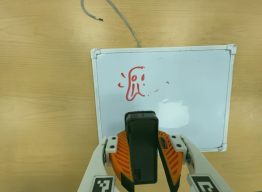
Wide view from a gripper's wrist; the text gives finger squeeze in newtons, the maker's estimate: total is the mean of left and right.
{"total": 10.2, "left": 9.8, "right": 10.5}